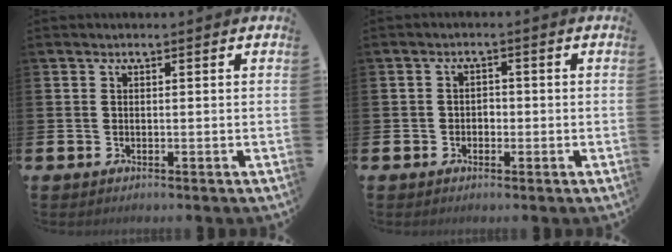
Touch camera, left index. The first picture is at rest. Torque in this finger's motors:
{"motor_torque": [-0.08, -0.04, -0.03, -0.01]}